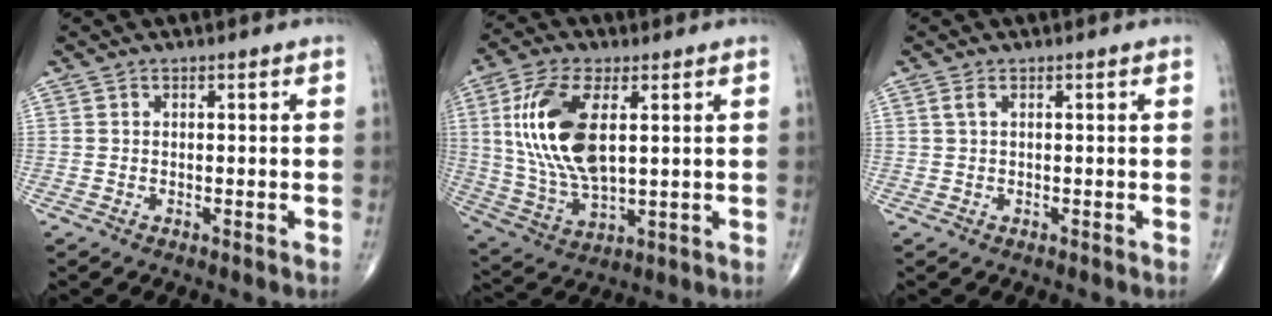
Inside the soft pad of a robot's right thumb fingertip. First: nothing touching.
{"total": 16.3, "force": [3.6, 7.6, 14.0], "torque": [-0.288, -0.011, 0.077]}
{"total": 1.1, "force": [0.4, 0.4, 0.9], "torque": [-0.027, 0.010, 0.010]}